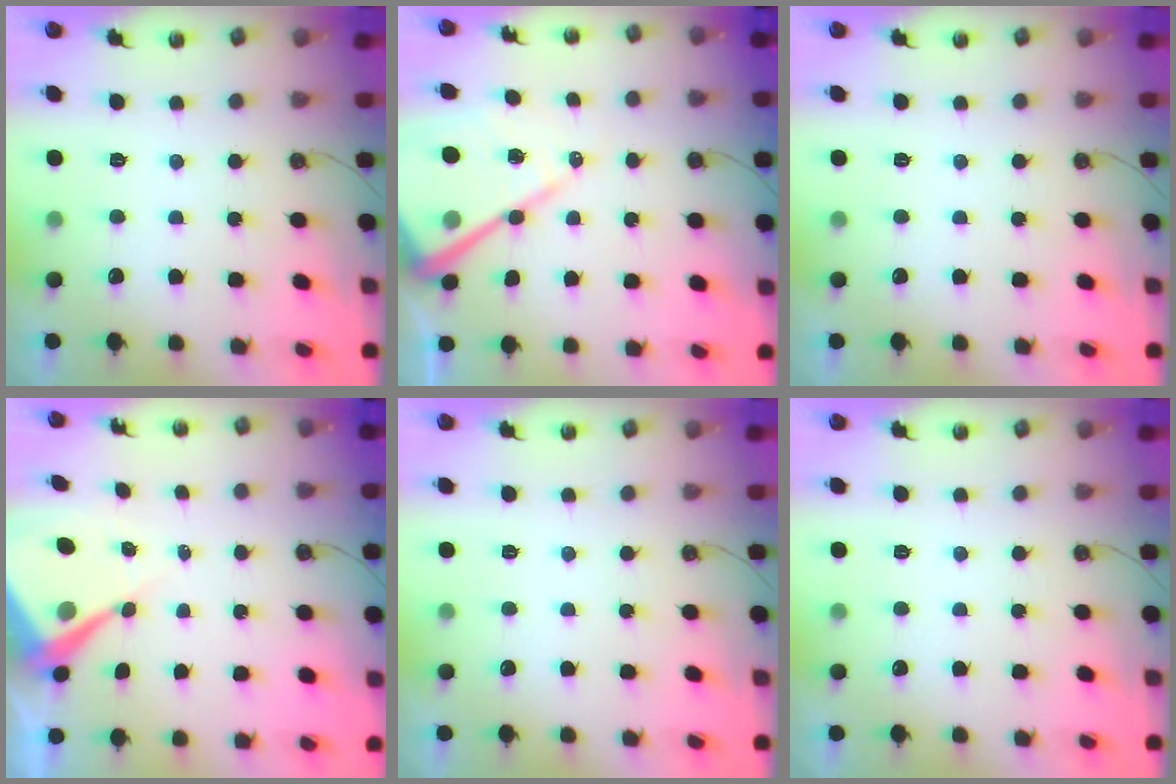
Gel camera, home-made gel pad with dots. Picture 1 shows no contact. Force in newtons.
{"total": 18.2, "press": 18.2, "slide": 1.6}
{"total": 0.0}
{"total": 8.7, "press": 8.7, "slide": 0.8}
{"total": 0.0}
{"total": 0.0}